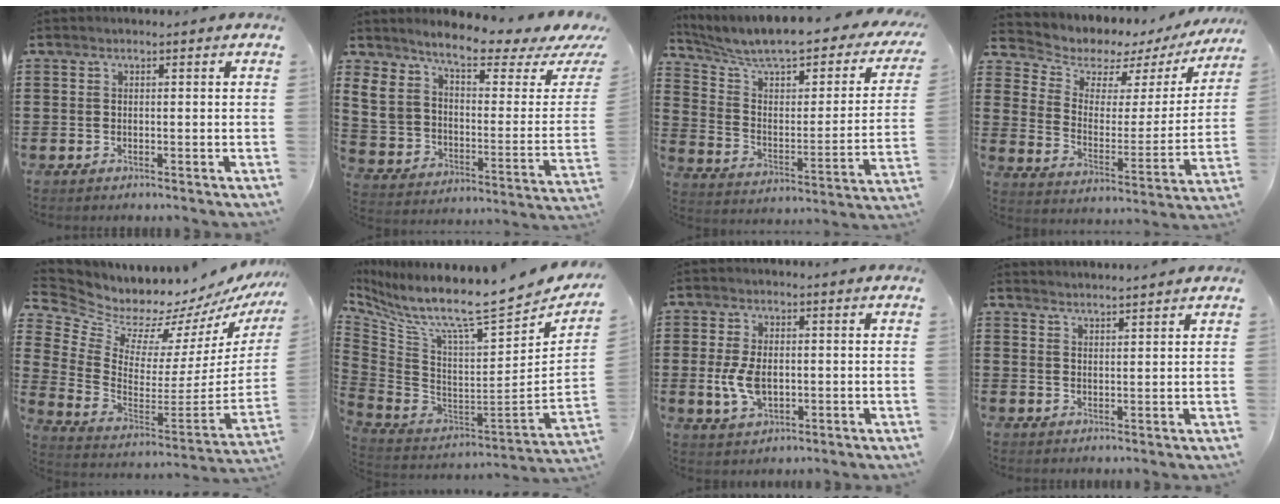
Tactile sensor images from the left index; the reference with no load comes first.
{"total": 5.7, "force": [4.0, 2.2, 3.4], "torque": [-0.087, -0.031, 0.067]}
{"total": 7.9, "force": [6.5, 1.6, 4.3], "torque": [-0.113, -0.052, 0.107]}
{"total": 4.8, "force": [4.1, 2.4, 0.6], "torque": [-0.037, -0.039, 0.063]}
{"total": 6.4, "force": [5.7, 2.9, 0.1], "torque": [-0.041, -0.066, 0.096]}
{"total": 11.1, "force": [8.0, 1.1, 7.7], "torque": [-0.162, -0.079, 0.126]}
{"total": 6.0, "force": [-0.3, 3.6, 4.7], "torque": [-0.116, 0.000, -0.011]}
{"total": 2.3, "force": [2.2, -0.4, -0.3], "torque": [-0.001, -0.005, 0.043]}